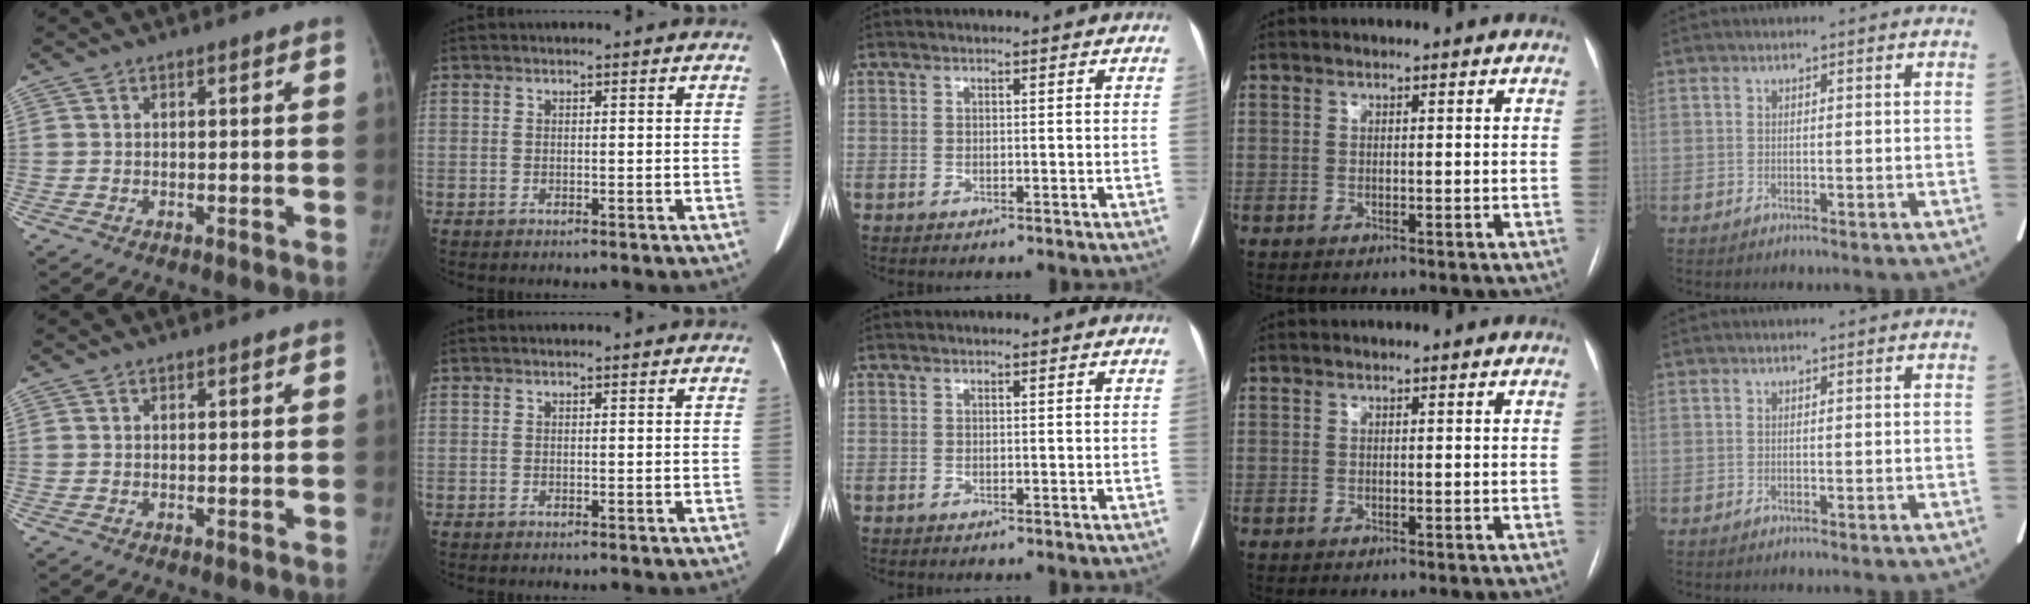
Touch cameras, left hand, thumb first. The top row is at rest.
{}